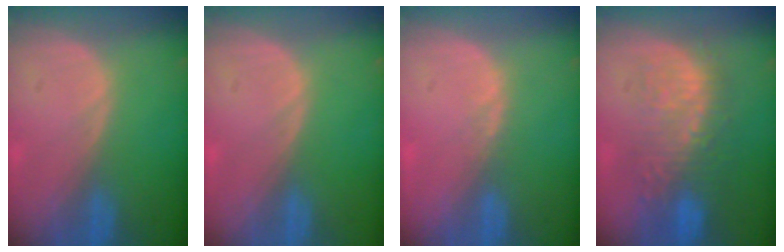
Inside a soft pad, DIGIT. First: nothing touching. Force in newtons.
{"total": 0.0}
{"total": 0.8, "press": 0.8, "slide": 0.3}
{"total": 10.4, "press": 9.5, "slide": 4.2}